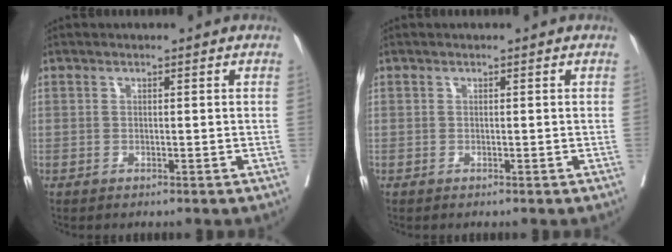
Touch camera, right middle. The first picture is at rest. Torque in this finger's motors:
{"motor_torque": [-0.02, 0.00, -0.01, -0.01]}